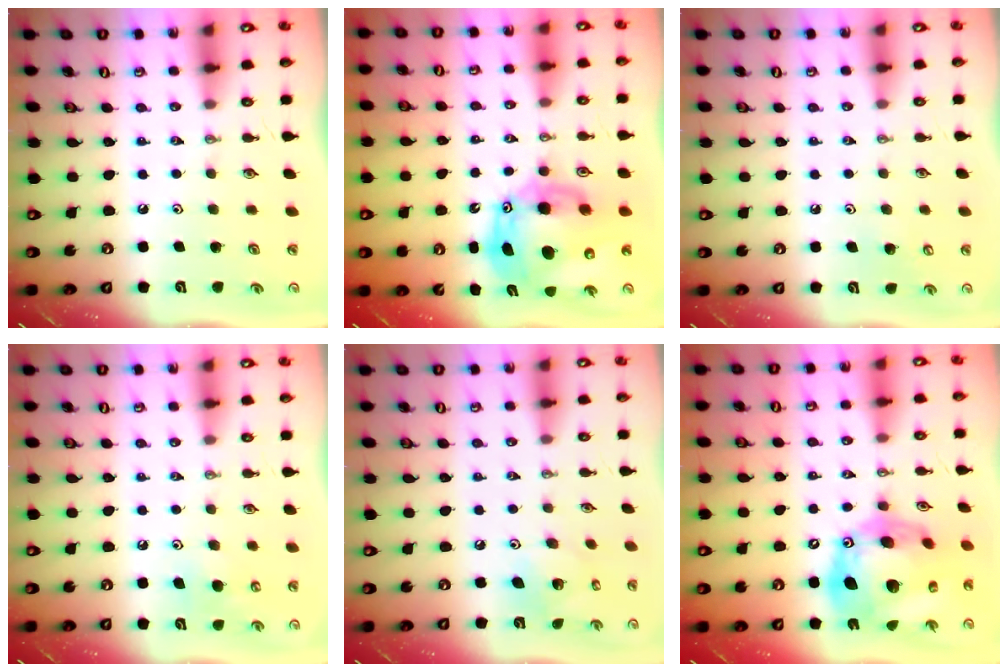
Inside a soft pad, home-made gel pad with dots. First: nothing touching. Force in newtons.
{"total": 17.6, "press": 17.4, "slide": 2.7}
{"total": 4.8, "press": 4.7, "slide": 0.7}
{"total": 8.8, "press": 8.6, "slide": 1.5}
{"total": 8.6, "press": 8.6, "slide": 0.3}
{"total": 24.3, "press": 24.1, "slide": 2.8}